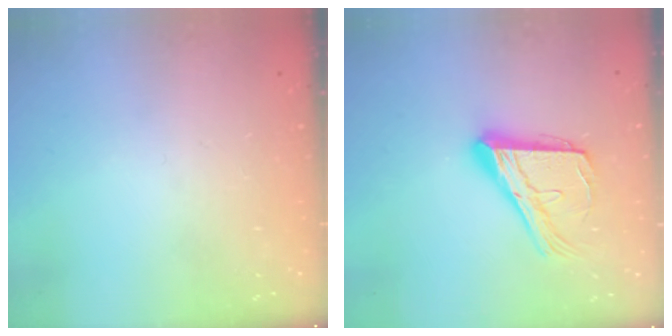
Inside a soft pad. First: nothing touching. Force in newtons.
{"total": 17.9, "press": 17.8, "slide": 1.9}